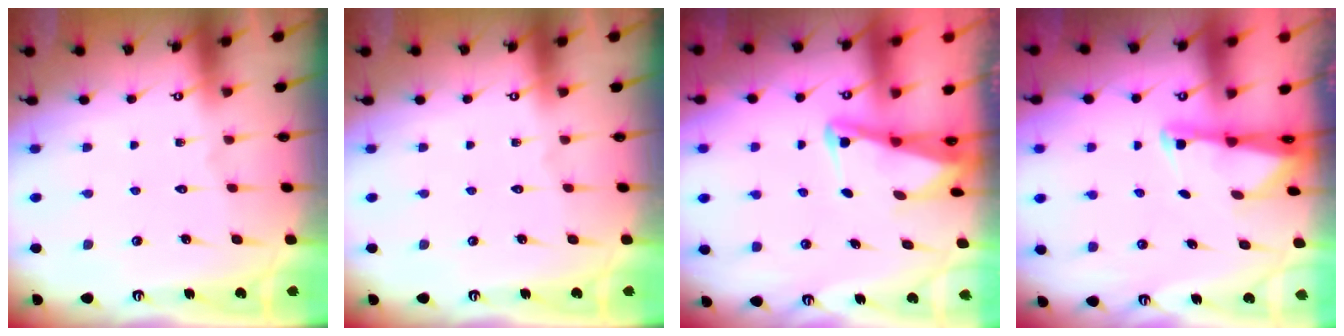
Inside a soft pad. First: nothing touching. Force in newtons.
{"total": 0.0}
{"total": 3.4, "press": 3.4, "slide": 0.5}
{"total": 1.8, "press": 1.8, "slide": 0.4}